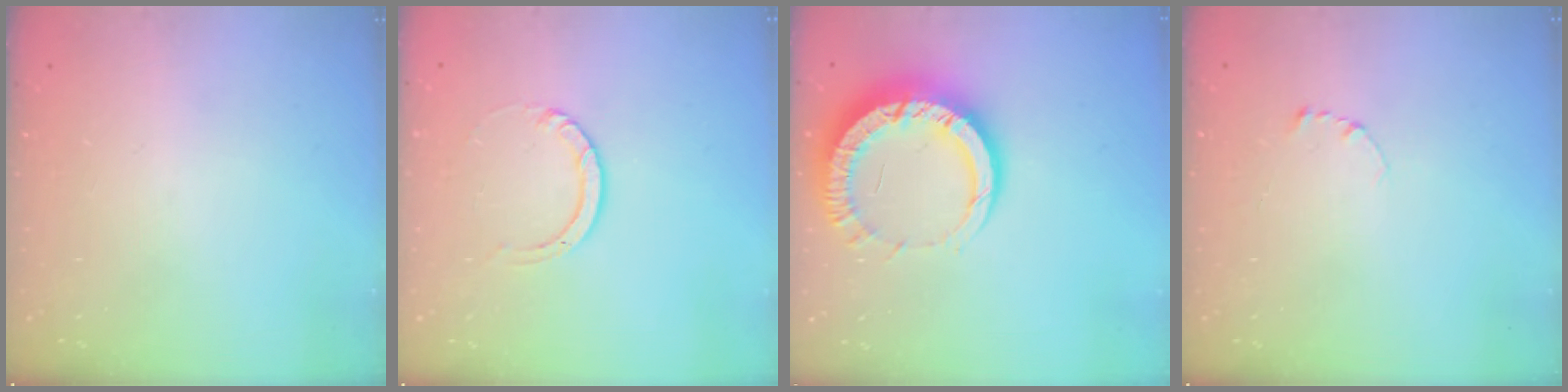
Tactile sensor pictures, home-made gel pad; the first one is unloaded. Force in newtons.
{"total": 3.0, "press": 3.0, "slide": 0.3}
{"total": 12.4, "press": 12.4, "slide": 1.2}
{"total": 2.3, "press": 2.3, "slide": 0.2}